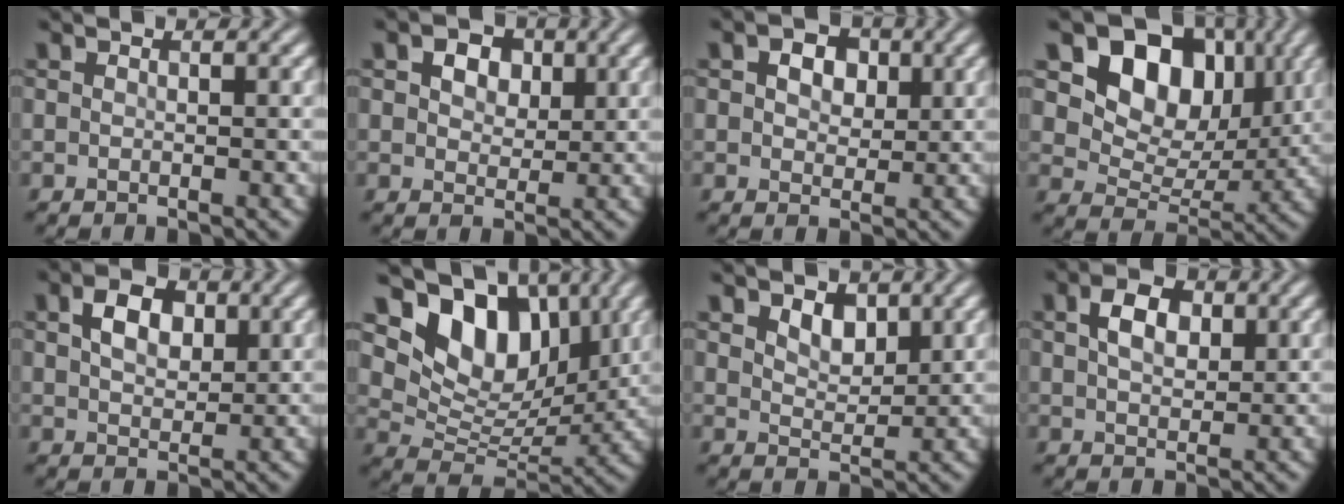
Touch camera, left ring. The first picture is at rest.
{"total": 3.8, "force": [1.7, 2.7, 2.2], "torque": [-0.040, 0.001, 0.017]}
{"total": 3.5, "force": [1.3, 2.4, 2.1], "torque": [-0.034, 0.002, 0.010]}
{"total": 9.9, "force": [4.0, 7.0, 5.7], "torque": [-0.091, -0.004, 0.060]}
{"total": 3.6, "force": [1.3, 2.3, 2.4], "torque": [-0.047, 0.005, 0.022]}
{"total": 9.5, "force": [4.9, 6.0, 5.4], "torque": [-0.086, -0.010, 0.087]}
{"total": 2.4, "force": [1.4, 1.4, 1.3], "torque": [-0.029, -0.005, 0.025]}
{"total": 3.6, "force": [1.2, 2.3, 2.5], "torque": [-0.049, 0.007, 0.020]}